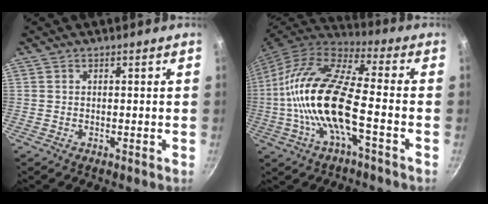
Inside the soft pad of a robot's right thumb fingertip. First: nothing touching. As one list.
[{"total": 18.7, "force": [-3.5, 6.4, 17.2], "torque": [-0.334, 0.035, -0.083]}]